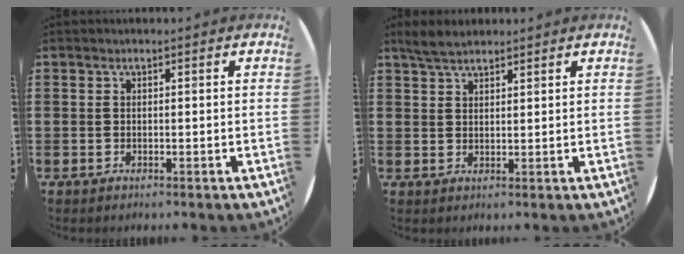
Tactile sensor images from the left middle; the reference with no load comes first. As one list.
[{"total": 3.4, "force": [2.9, 1.1, 1.5], "torque": [-0.034, 0.004, 0.055]}]